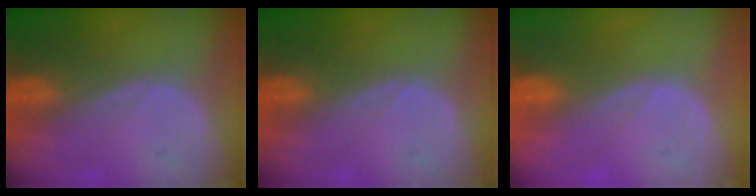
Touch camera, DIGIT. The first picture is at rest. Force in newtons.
{"total": 0.0}
{"total": 0.0}